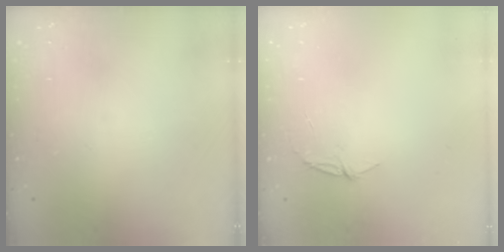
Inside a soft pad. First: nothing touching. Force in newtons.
{"total": 3.9, "press": 3.9, "slide": 0.4}